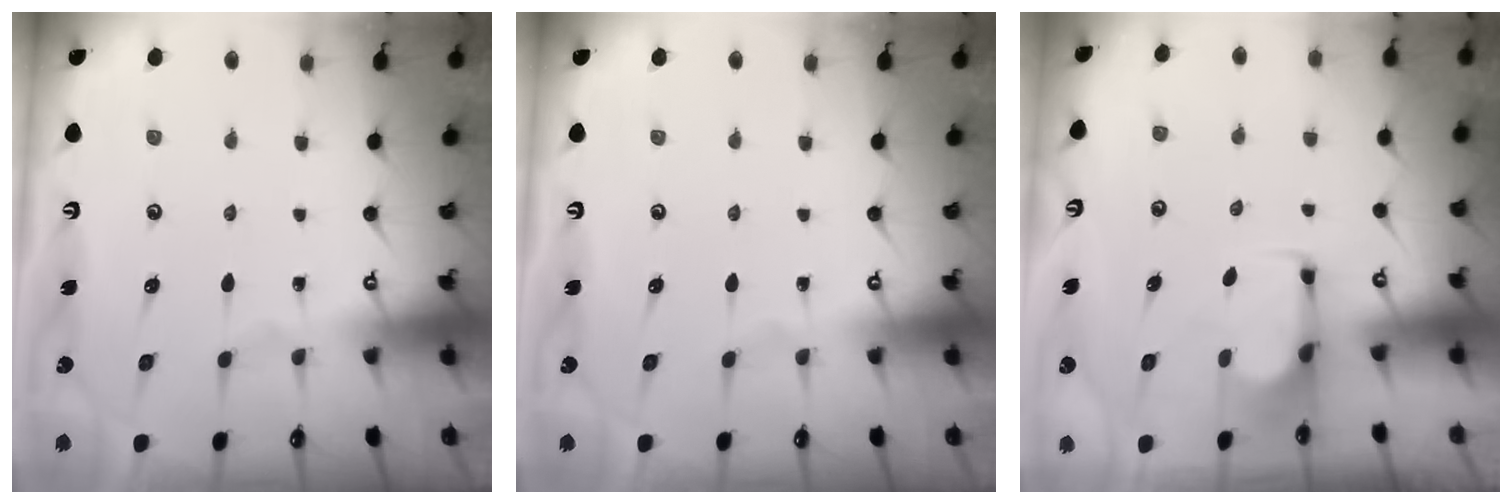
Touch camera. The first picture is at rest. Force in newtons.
{"total": 0.0}
{"total": 2.5, "press": 2.3, "slide": 0.9}